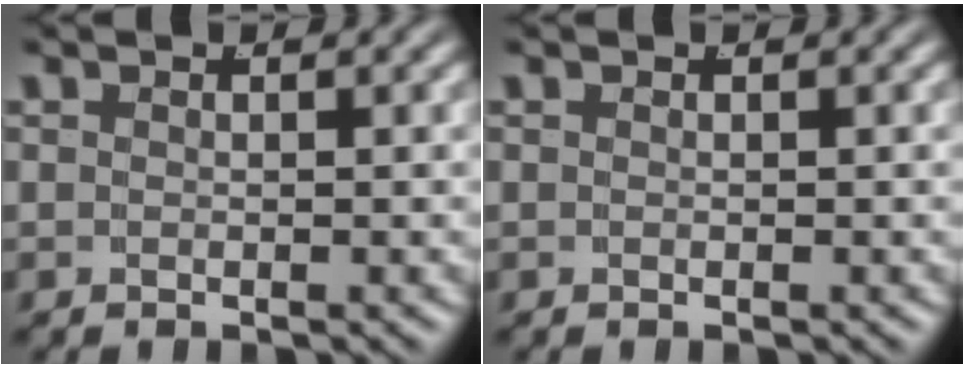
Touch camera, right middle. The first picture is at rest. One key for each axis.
{"total": 0.0}